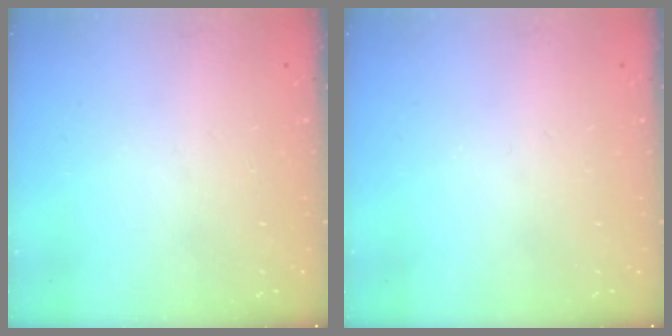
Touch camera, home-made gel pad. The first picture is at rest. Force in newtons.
{"total": 0.0}